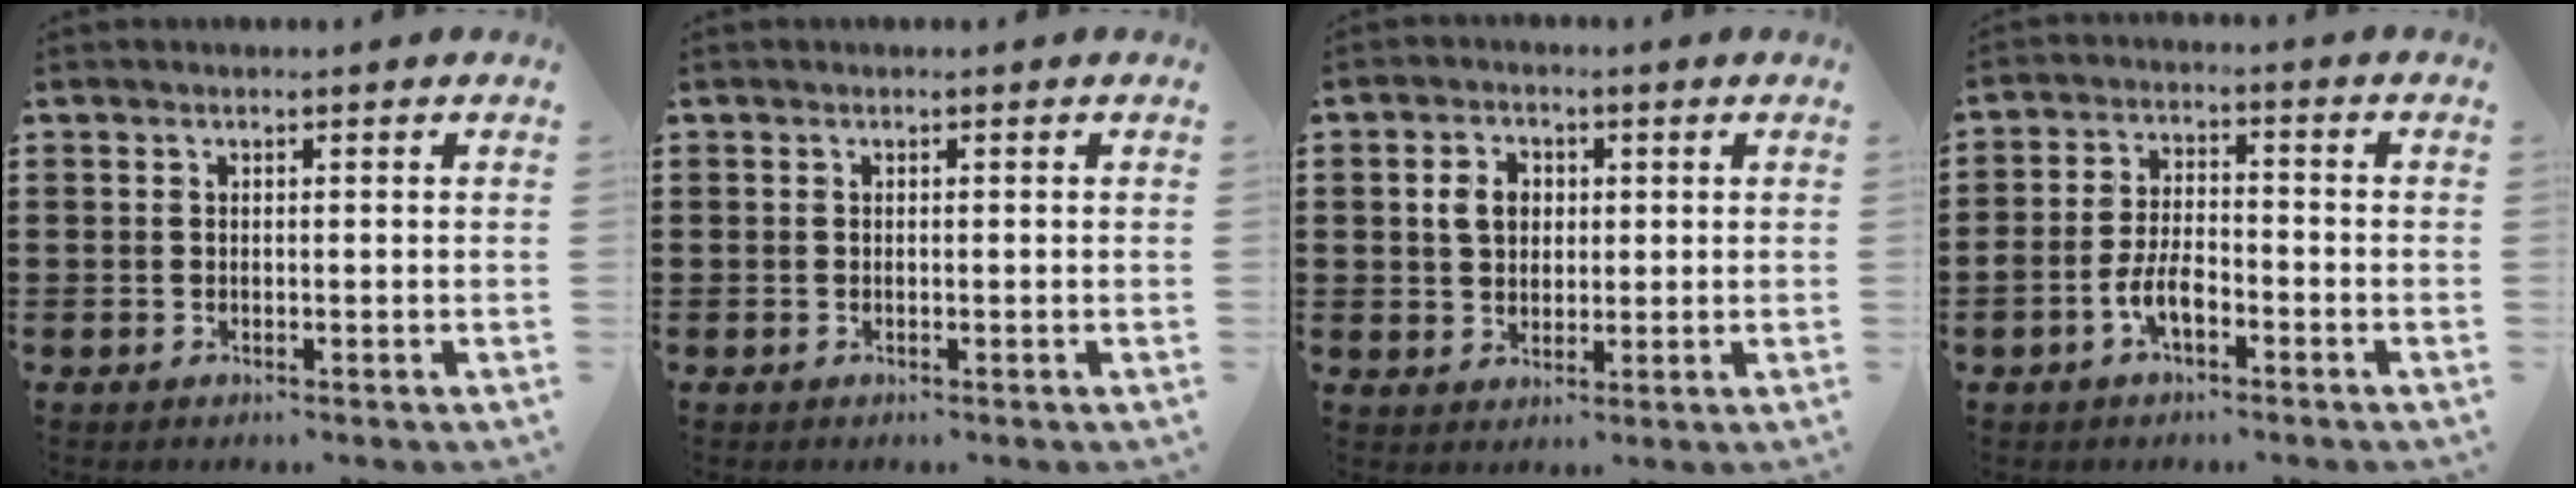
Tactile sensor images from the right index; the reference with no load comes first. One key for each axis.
{"total": 0.0}
{"total": 4.3, "fx": 0.7, "fy": 3.4, "fz": 2.5, "tx": -0.061, "ty": 0.014, "tz": 0.010}
{"total": 5.1, "fx": -2.5, "fy": 2.4, "fz": 3.8, "tx": -0.091, "ty": 0.000, "tz": -0.053}